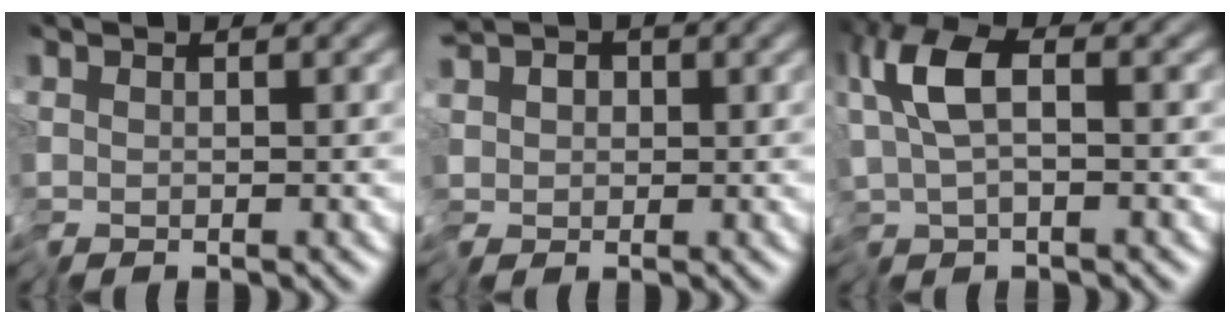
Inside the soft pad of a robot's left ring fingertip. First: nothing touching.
{"total": 2.7, "force": [-0.6, 1.7, 2.1], "torque": [-0.050, -0.002, -0.015]}
{"total": 5.2, "force": [-1.1, 2.2, 4.6], "torque": [-0.094, 0.006, -0.033]}